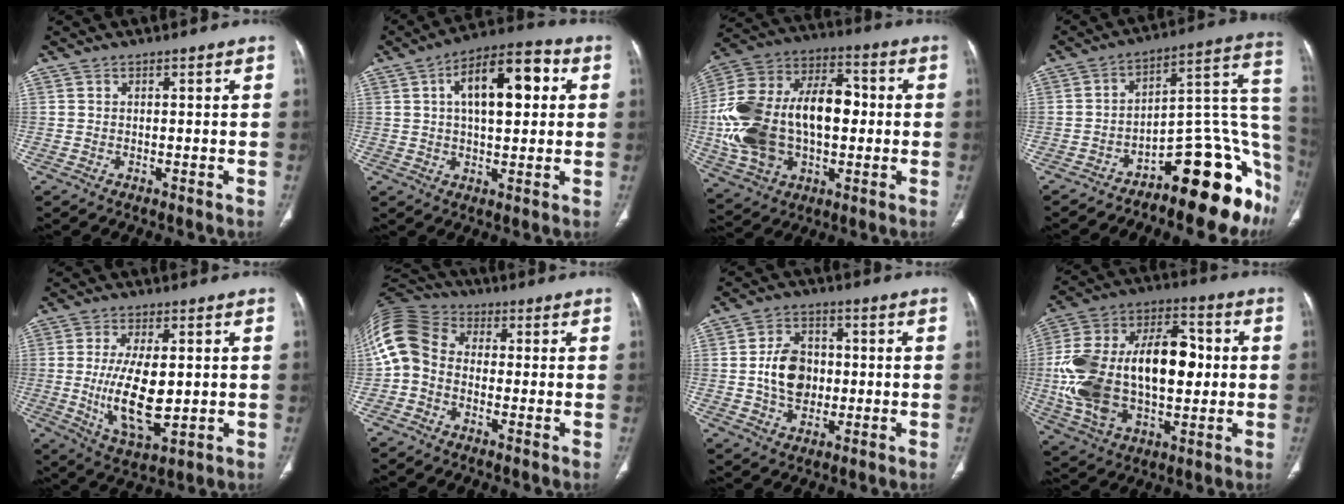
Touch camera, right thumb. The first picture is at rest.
{"total": 14.2, "force": [3.4, 6.6, 12.1], "torque": [-0.169, 0.019, 0.047]}
{"total": 26.0, "force": [-0.6, 16.3, 20.3], "torque": [-0.384, 0.027, 0.001]}
{"total": 21.2, "force": [-11.7, 7.7, 15.8], "torque": [-0.091, 0.123, -0.165]}
{"total": 12.9, "force": [-0.4, 5.9, 11.5], "torque": [-0.202, -0.022, 0.003]}
{"total": 12.4, "force": [-1.1, 9.8, 7.6], "torque": [-0.152, 0.035, -0.034]}
{"total": 9.7, "force": [-0.4, 7.3, 6.3], "torque": [-0.086, 0.011, -0.007]}
{"total": 27.3, "force": [0.0, 15.8, 22.2], "torque": [-0.414, 0.024, 0.010]}